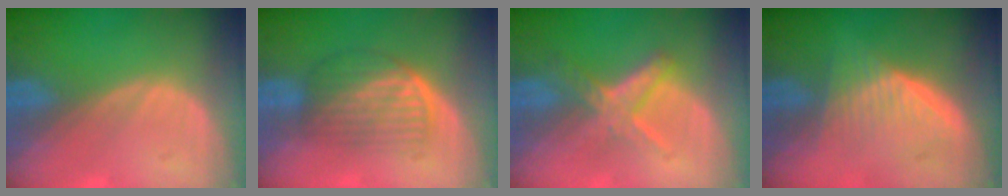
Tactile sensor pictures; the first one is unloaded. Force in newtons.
{"total": 7.2, "press": 6.1, "slide": 4.0}
{"total": 5.6, "press": 5.4, "slide": 1.5}
{"total": 5.7, "press": 5.7, "slide": 0.7}